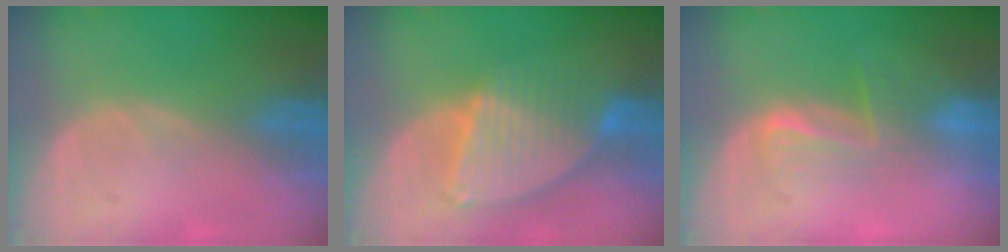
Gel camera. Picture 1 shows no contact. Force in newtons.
{"total": 8.4, "press": 7.3, "slide": 4.1}
{"total": 4.6, "press": 4.4, "slide": 1.4}